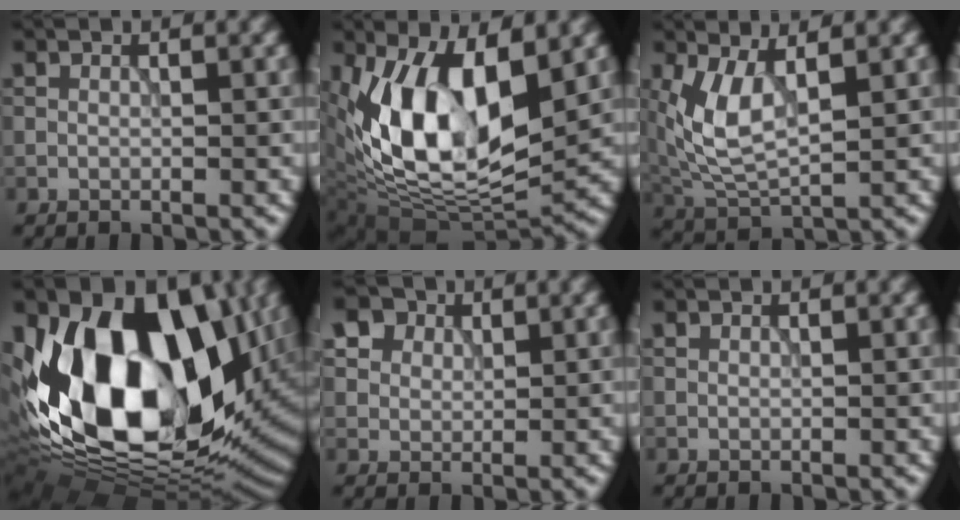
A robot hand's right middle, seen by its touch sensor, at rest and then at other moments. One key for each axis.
{"total": 11.6, "fx": 2.3, "fy": 6.0, "fz": 9.7, "tx": -0.179, "ty": -0.013, "tz": 0.039}
{"total": 5.3, "fx": 1.2, "fy": 2.4, "fz": 4.6, "tx": -0.112, "ty": -0.005, "tz": 0.028}
{"total": 18.7, "fx": 1.5, "fy": 11.9, "fz": 14.3, "tx": -0.260, "ty": -0.009, "tz": 0.006}
{"total": 8.2, "fx": 4.8, "fy": 5.5, "fz": 3.7, "tx": -0.096, "ty": 0.013, "tz": 0.075}
{"total": 0.0}